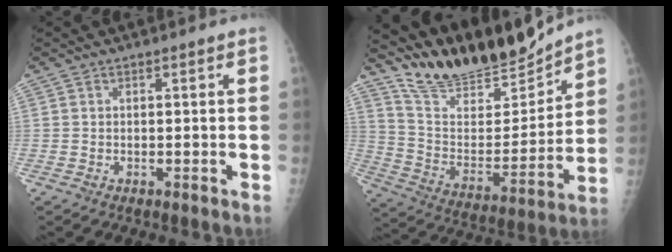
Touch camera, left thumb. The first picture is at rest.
{"total": 20.1, "force": [18.4, 4.6, 6.7], "torque": [-0.081, -0.102, 0.321]}